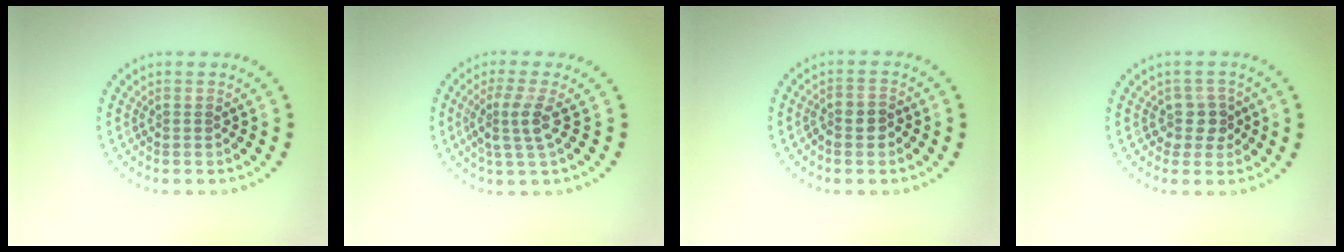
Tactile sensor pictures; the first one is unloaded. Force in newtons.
{"total": 2.9, "press": 2.2, "slide": 1.8}
{"total": 2.1, "press": 1.9, "slide": 0.9}
{"total": 2.3, "press": 1.8, "slide": 1.5}